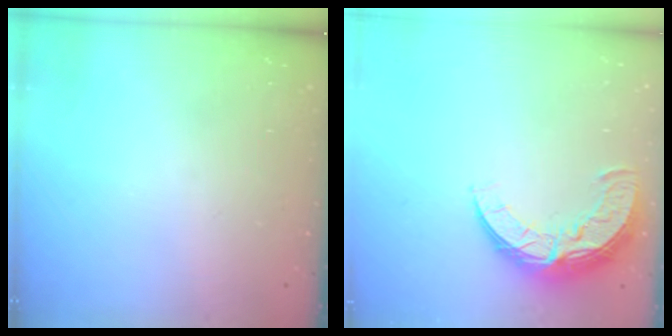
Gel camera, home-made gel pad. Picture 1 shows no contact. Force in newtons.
{"total": 10.3, "press": 10.3, "slide": 0.7}